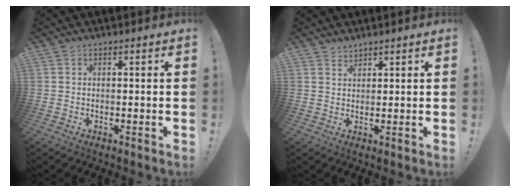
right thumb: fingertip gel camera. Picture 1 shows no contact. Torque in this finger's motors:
{"motor_torque": [-0.21, 0.13, -0.12, 0.11, 0.00]}